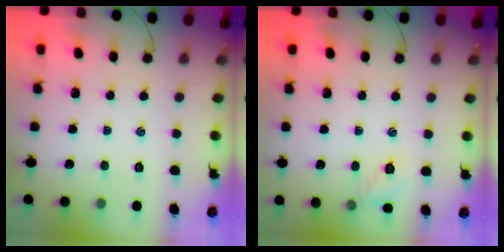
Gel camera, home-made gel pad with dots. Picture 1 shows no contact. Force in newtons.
{"total": 5.9, "press": 5.6, "slide": 1.6}